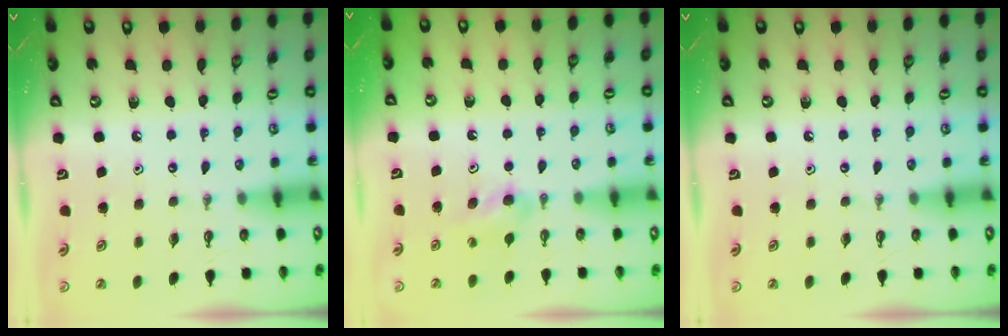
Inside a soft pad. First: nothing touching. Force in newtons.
{"total": 4.2, "press": 4.1, "slide": 0.6}
{"total": 0.0}